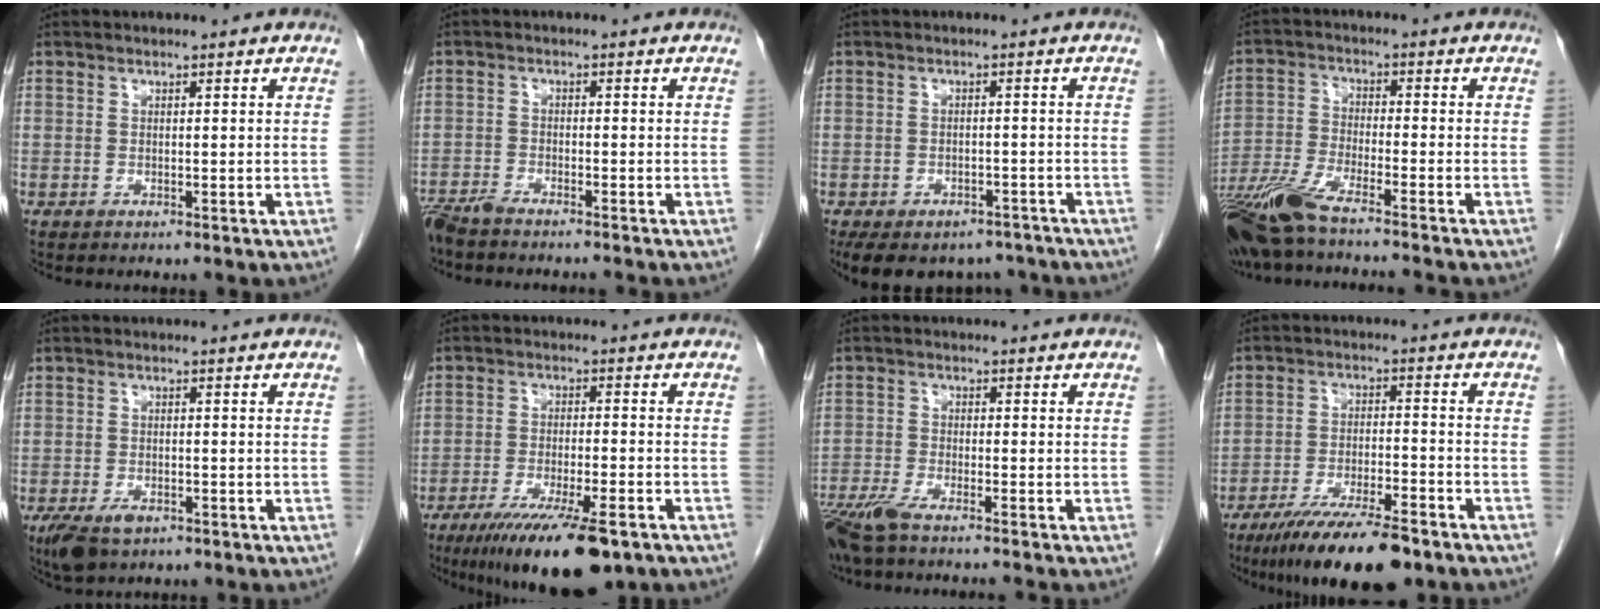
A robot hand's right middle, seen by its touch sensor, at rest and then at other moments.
{"total": 6.2, "force": [-5.6, 0.3, 2.5], "torque": [-0.029, -0.013, -0.093]}
{"total": 12.4, "force": [-9.6, 6.5, 4.3], "torque": [-0.083, 0.009, -0.119]}
{"total": 11.8, "force": [-9.6, 0.1, 6.8], "torque": [-0.130, -0.033, -0.172]}
{"total": 4.7, "force": [-2.9, 2.3, 2.9], "torque": [-0.059, -0.007, -0.044]}
{"total": 14.1, "force": [-9.6, 2.4, 10.0], "torque": [-0.153, -0.031, -0.153]}
{"total": 8.9, "force": [-7.5, 0.3, 4.8], "torque": [-0.083, -0.022, -0.131]}
{"total": 13.6, "force": [-10.1, 2.4, 8.7], "torque": [-0.142, -0.027, -0.169]}